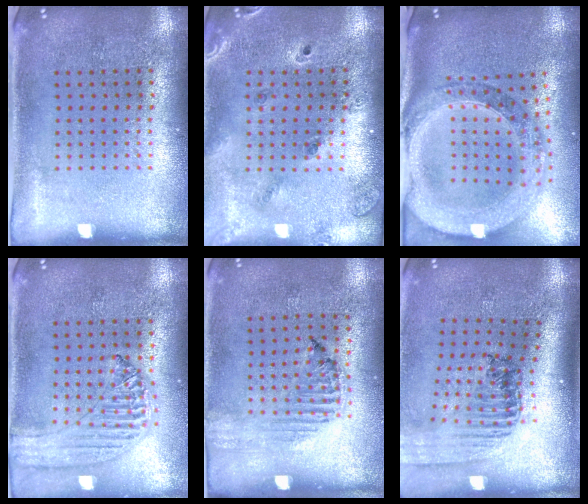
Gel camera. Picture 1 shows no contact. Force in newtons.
{"total": 1.3, "press": 1.3, "slide": 0.5}
{"total": 2.5, "press": 2.2, "slide": 1.2}
{"total": 1.2, "press": 1.2, "slide": 0.1}
{"total": 1.2, "press": 1.1, "slide": 0.2}
{"total": 1.5, "press": 1.4, "slide": 0.4}